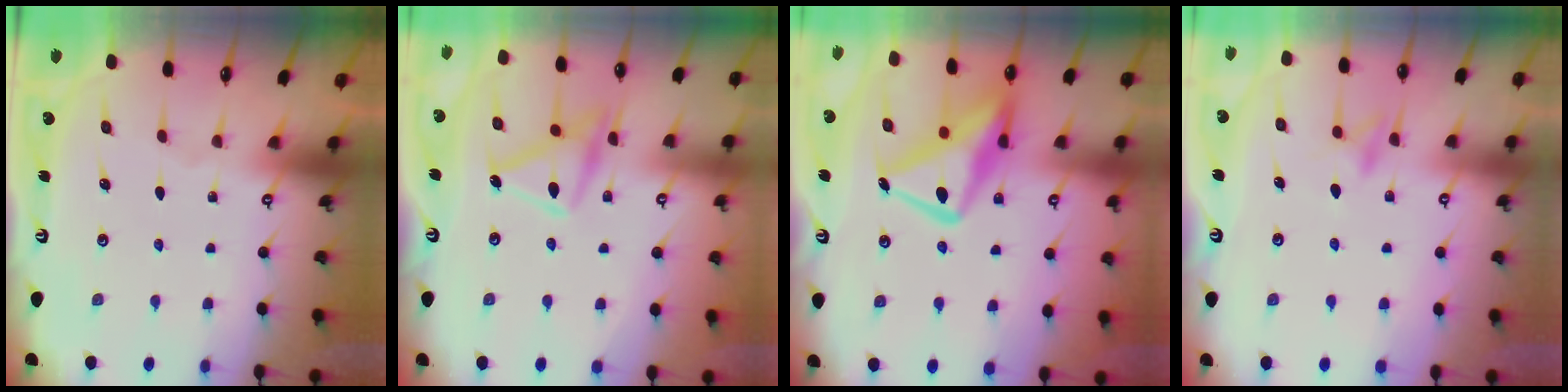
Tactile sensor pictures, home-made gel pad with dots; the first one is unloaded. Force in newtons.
{"total": 14.3, "press": 14.3, "slide": 1.0}
{"total": 16.6, "press": 16.5, "slide": 1.6}
{"total": 9.9, "press": 9.9, "slide": 0.9}